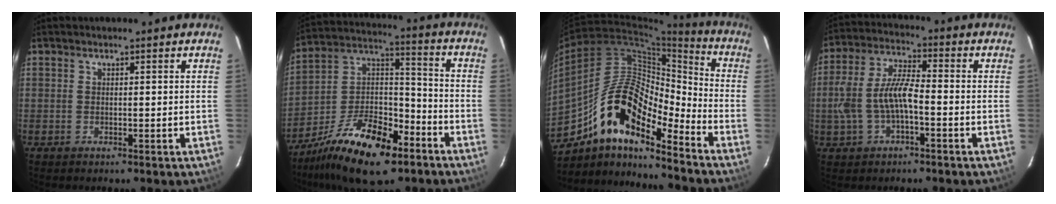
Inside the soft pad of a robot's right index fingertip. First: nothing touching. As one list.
[{"total": 19.5, "force": [-12.0, 8.6, 12.8], "torque": [-0.246, 0.008, -0.208]}, {"total": 17.3, "force": [-11.9, 5.6, 11.3], "torque": [-0.195, 0.010, -0.224]}, {"total": 9.8, "force": [-2.4, 3.9, 8.6], "torque": [-0.186, 0.011, -0.041]}]